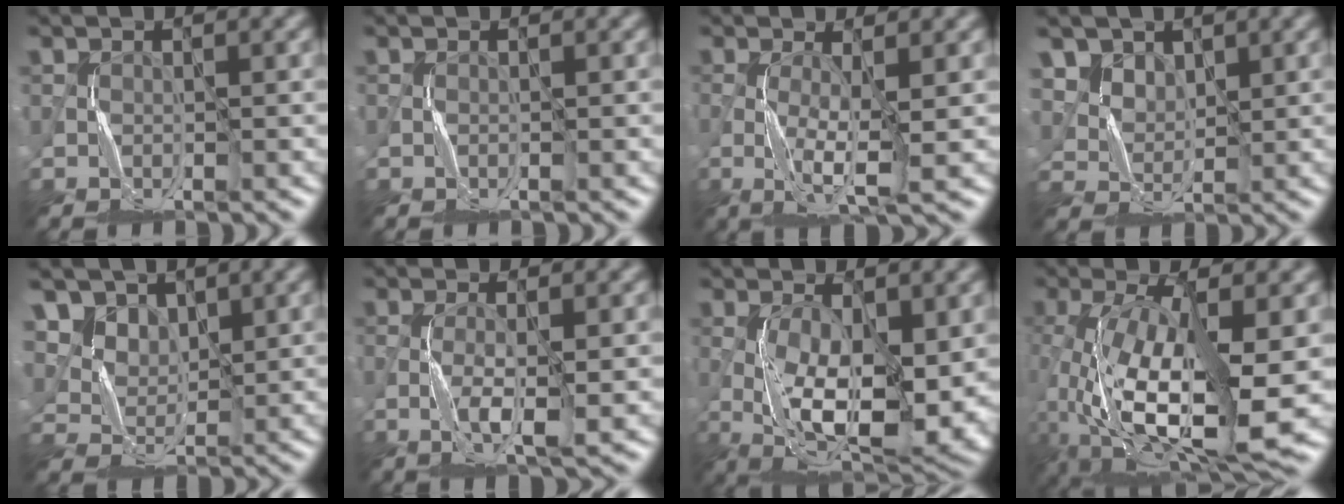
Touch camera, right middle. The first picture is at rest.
{"total": 0.0}
{"total": 4.1, "force": [-0.3, 0.7, 4.0], "torque": [-0.086, -0.005, -0.006]}
{"total": 4.6, "force": [3.3, 2.8, 1.6], "torque": [-0.056, -0.012, 0.087]}
{"total": 7.0, "force": [4.7, 4.5, 2.7], "torque": [-0.086, -0.015, 0.105]}
{"total": 3.1, "force": [-0.5, 0.6, 3.0], "torque": [-0.068, -0.003, -0.012]}
{"total": 10.3, "force": [-0.9, 4.0, 9.4], "torque": [-0.170, -0.012, -0.009]}
{"total": 13.2, "force": [-3.6, 4.4, 11.9], "torque": [-0.233, -0.019, -0.058]}